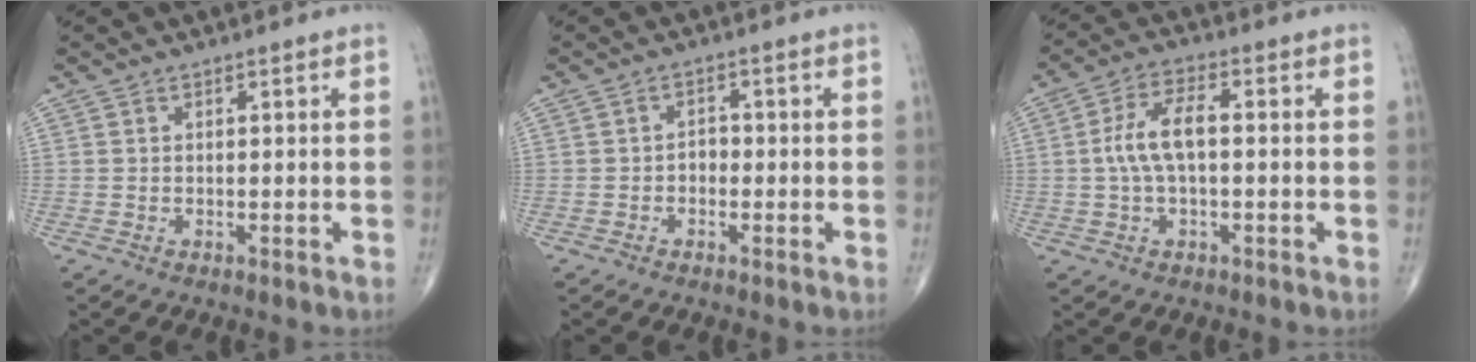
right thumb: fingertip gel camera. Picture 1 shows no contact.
{"total": 1.9, "force": [-0.7, 1.4, 1.1], "torque": [-0.003, 0.007, -0.017]}
{"total": 7.6, "force": [0.1, 3.4, 6.8], "torque": [-0.144, 0.022, -0.004]}